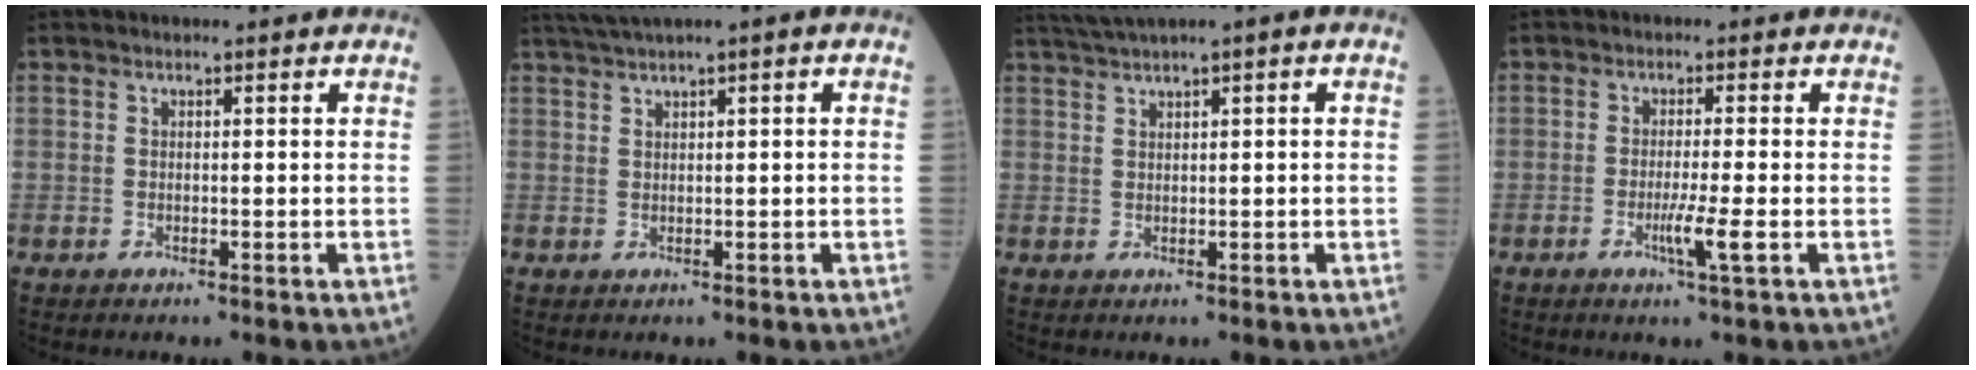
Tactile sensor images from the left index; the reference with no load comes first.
{"total": 3.6, "force": [2.3, -0.4, 2.7], "torque": [-0.058, 0.016, 0.048]}
{"total": 3.8, "force": [2.5, -0.3, 2.9], "torque": [-0.062, 0.018, 0.051]}
{"total": 3.6, "force": [-1.4, -0.6, 3.3], "torque": [-0.063, -0.010, -0.026]}